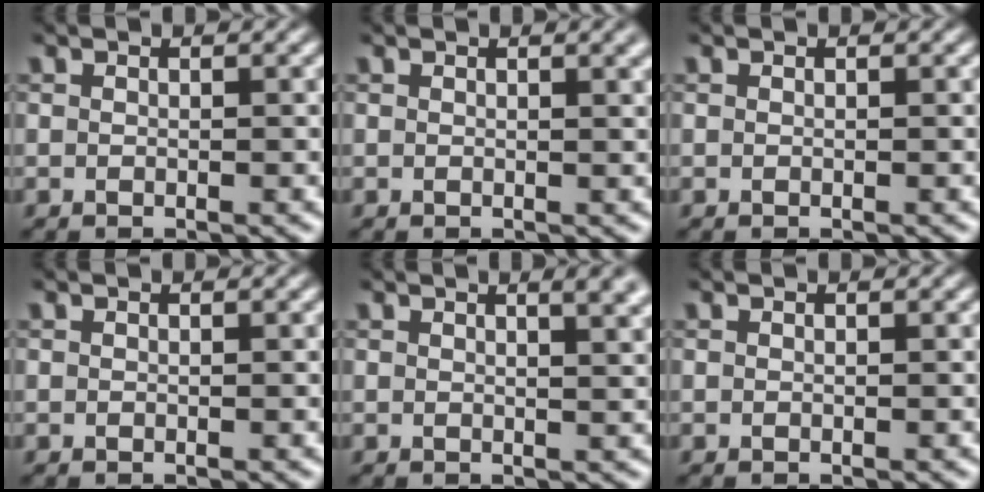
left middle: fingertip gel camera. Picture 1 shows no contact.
{"total": 2.0, "force": [1.1, 0.7, 1.5], "torque": [-0.010, 0.004, 0.010]}
{"total": 0.0}
{"total": 0.0}
{"total": 4.3, "force": [2.2, 1.8, 3.2], "torque": [-0.012, 0.022, 0.008]}
{"total": 0.0}